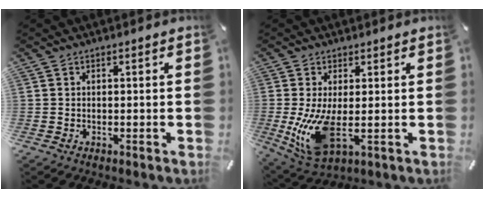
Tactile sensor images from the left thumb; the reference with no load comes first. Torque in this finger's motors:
{"motor_torque": [1.46, 1.85, 0.64, -0.22, 0.25]}